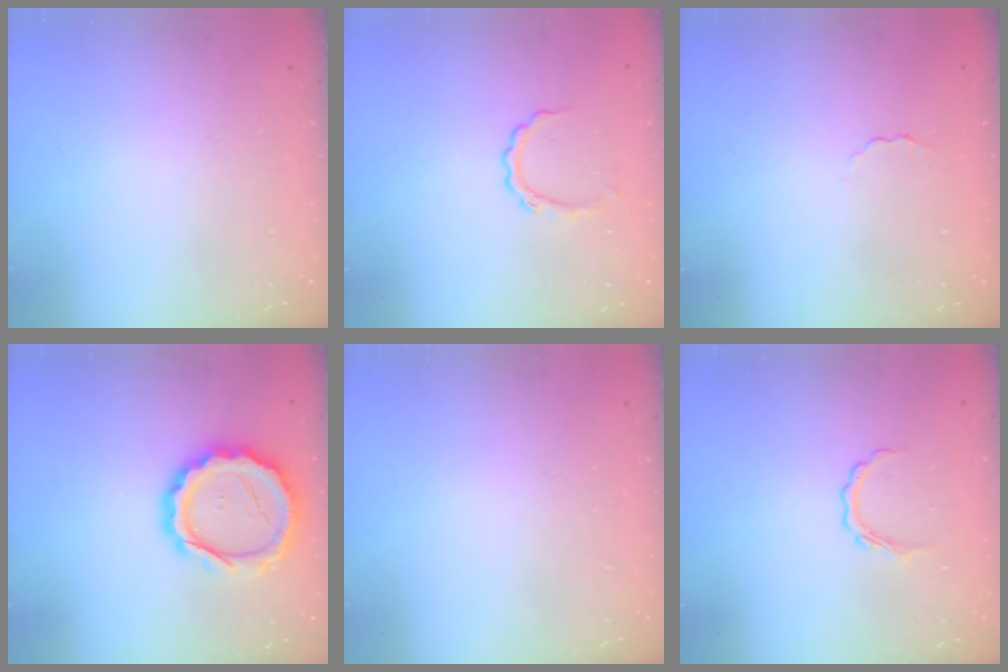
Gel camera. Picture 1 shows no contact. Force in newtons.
{"total": 4.9, "press": 4.9, "slide": 0.1}
{"total": 1.7, "press": 1.7, "slide": 0.5}
{"total": 16.0, "press": 15.7, "slide": 3.1}
{"total": 0.0}
{"total": 4.3, "press": 4.3, "slide": 0.6}